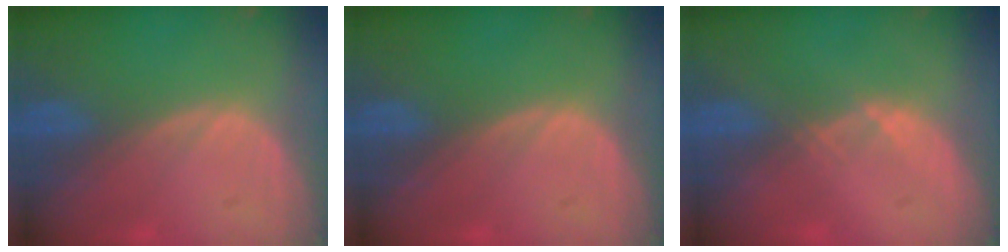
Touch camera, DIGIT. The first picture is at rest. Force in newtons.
{"total": 0.0}
{"total": 1.0, "press": 0.8, "slide": 0.5}